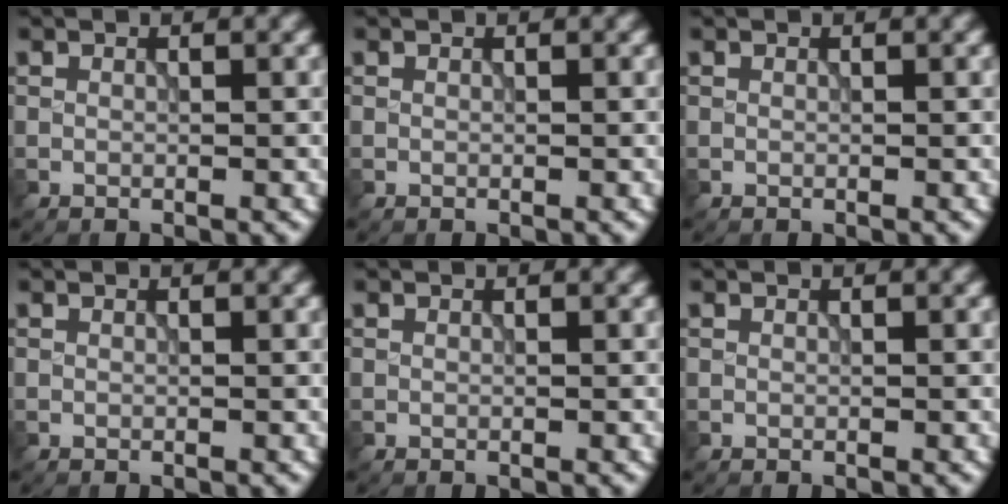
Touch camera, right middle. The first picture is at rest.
{"total": 0.0}
{"total": 0.0}
{"total": 0.0}
{"total": 0.0}
{"total": 0.0}